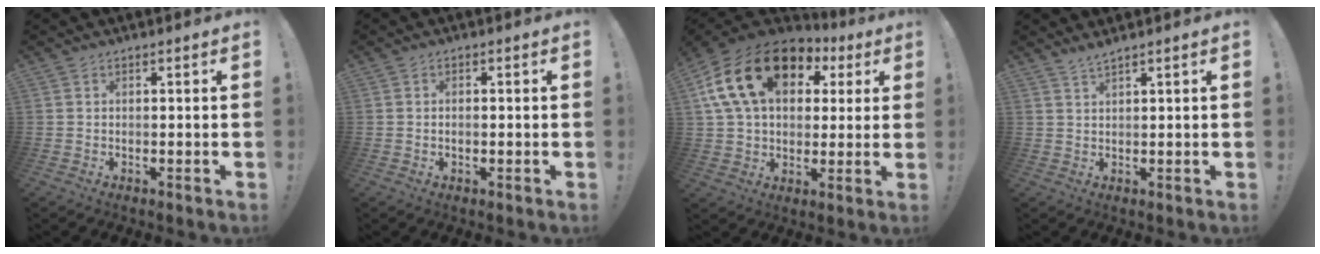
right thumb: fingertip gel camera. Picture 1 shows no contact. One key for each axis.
{"total": 1.1, "fx": -0.5, "fy": 0.4, "fz": 0.8, "tx": -0.021, "ty": 0.004, "tz": -0.008}
{"total": 22.0, "fx": 8.1, "fy": 14.4, "fz": 14.4, "tx": -0.249, "ty": -0.015, "tz": 0.148}
{"total": 2.0, "fx": 1.8, "fy": -0.2, "fz": 0.9, "tx": -0.028, "ty": -0.005, "tz": 0.033}